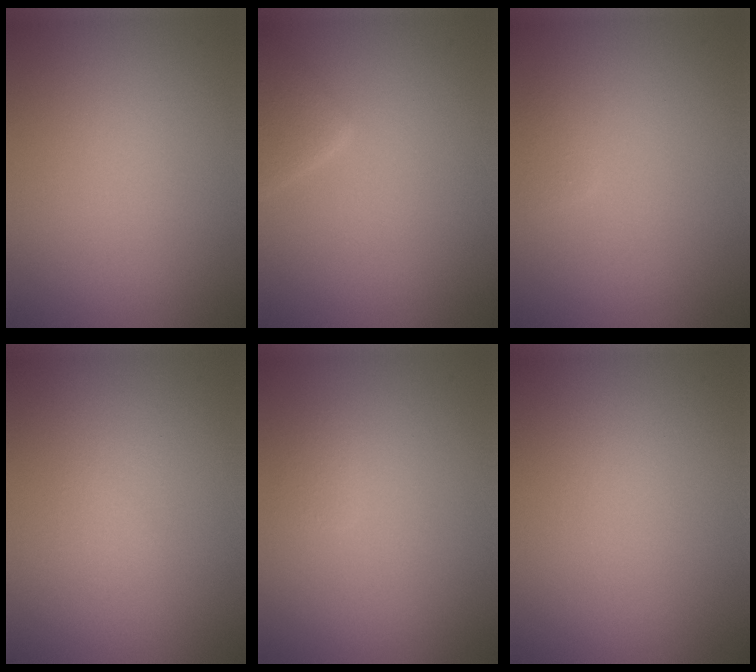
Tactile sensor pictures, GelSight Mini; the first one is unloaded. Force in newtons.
{"total": 2.4, "press": 2.4, "slide": 0.1}
{"total": 0.7, "press": 0.7, "slide": 0.0}
{"total": 0.6, "press": 0.6, "slide": 0.1}
{"total": 0.8, "press": 0.8, "slide": 0.1}
{"total": 0.0}